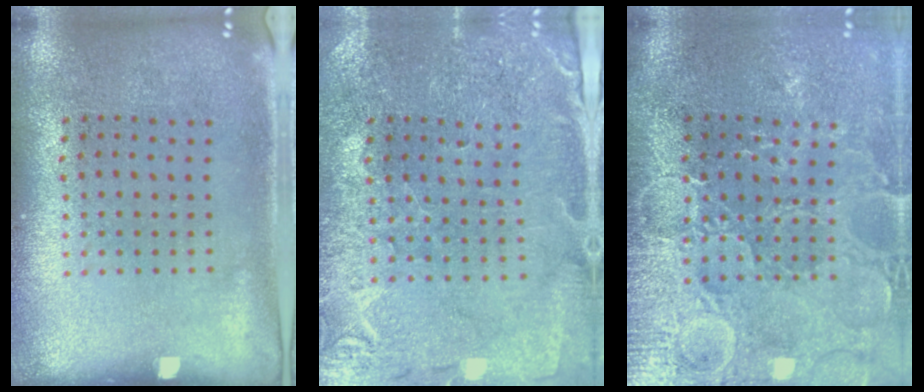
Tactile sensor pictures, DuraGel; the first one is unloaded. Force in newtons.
{"total": 0.7, "press": 0.7, "slide": 0.3}
{"total": 4.0, "press": 3.7, "slide": 1.5}